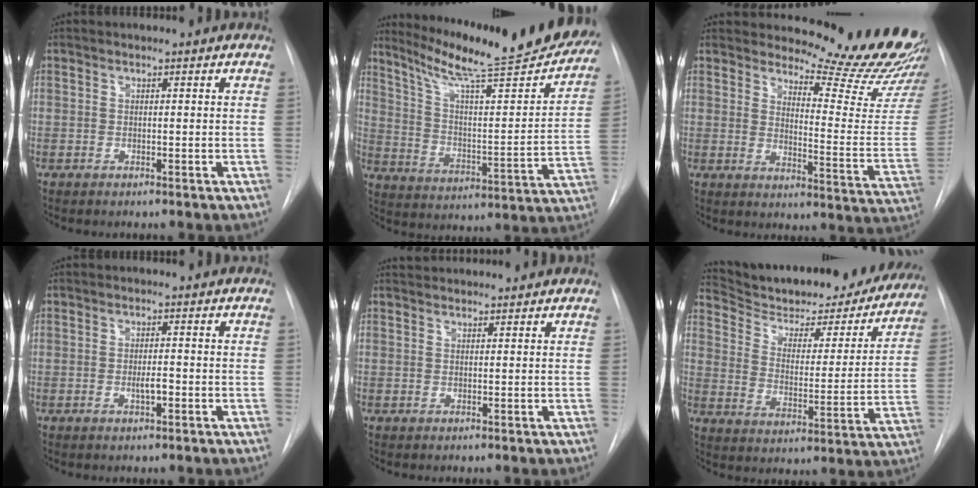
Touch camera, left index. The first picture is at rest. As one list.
[{"total": 25.1, "force": [22.2, 1.9, 11.6], "torque": [-0.181, -0.059, 0.309]}, {"total": 19.1, "force": [18.2, 1.1, 5.9], "torque": [-0.074, -0.146, 0.207]}, {"total": 1.9, "force": [-0.6, 0.5, 1.7], "torque": [-0.031, 0.000, -0.009]}, {"total": 5.4, "force": [5.3, 0.8, 1.1], "torque": [-0.013, 0.036, 0.068]}, {"total": 27.0, "force": [24.4, 6.3, 9.6], "torque": [-0.142, -0.045, 0.320]}]